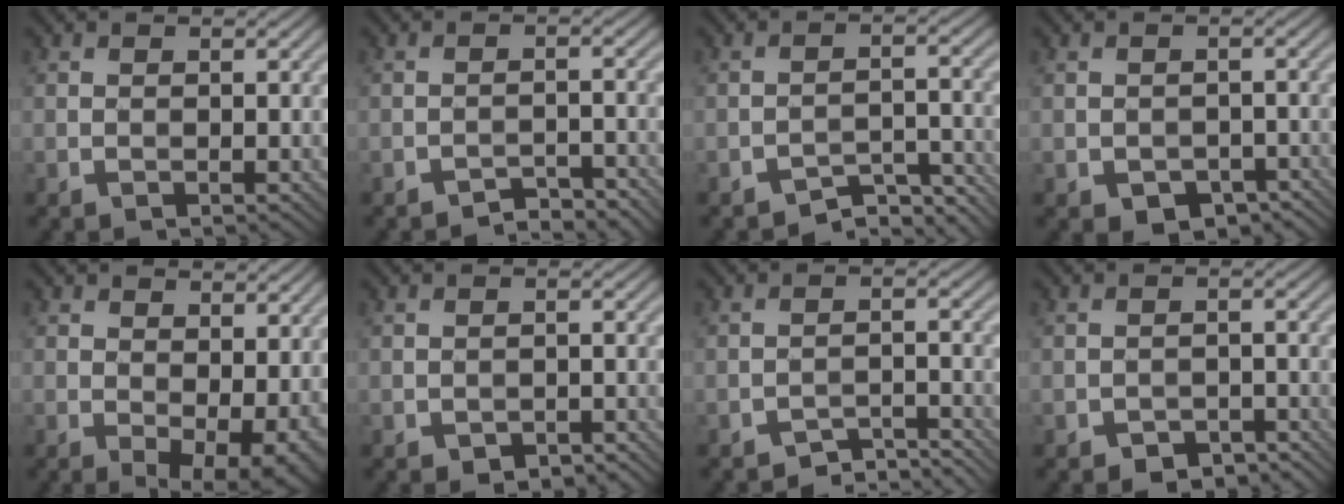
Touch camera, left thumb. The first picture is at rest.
{"total": 2.8, "force": [-2.6, 0.5, 0.9], "torque": [-0.007, 0.011, -0.042]}
{"total": 5.4, "force": [-4.9, 1.2, 2.1], "torque": [-0.030, 0.003, -0.074]}
{"total": 3.9, "force": [-2.4, 2.5, 1.8], "torque": [-0.030, -0.005, -0.028]}
{"total": 6.6, "force": [0.1, 3.4, 5.6], "torque": [-0.081, -0.012, 0.014]}
{"total": 1.6, "force": [-1.2, 0.9, 0.7], "torque": [-0.006, 0.002, -0.015]}
{"total": 4.1, "force": [-3.9, 0.5, 1.1], "torque": [-0.016, 0.007, -0.059]}
{"total": 3.0, "force": [-2.4, 1.4, 1.0], "torque": [-0.014, 0.005, -0.033]}